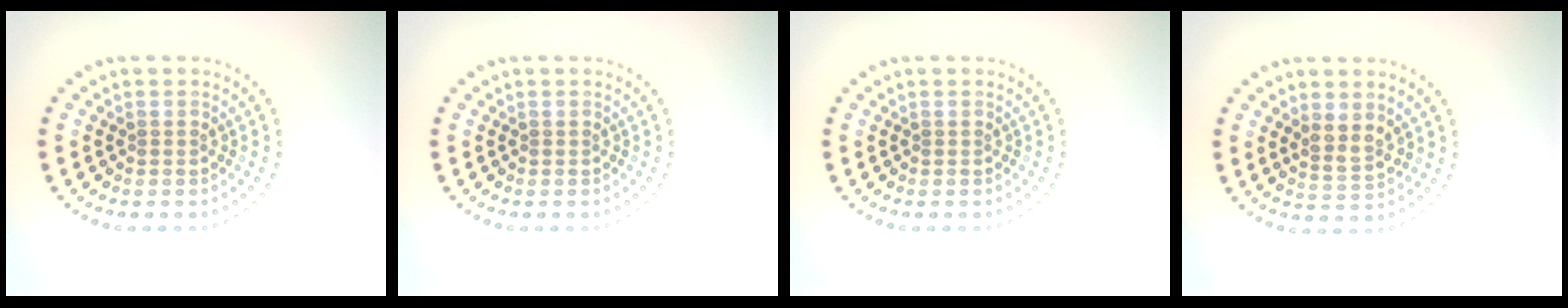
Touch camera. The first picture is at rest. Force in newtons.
{"total": 0.0}
{"total": 0.0}
{"total": 2.1, "press": 1.8, "slide": 1.1}